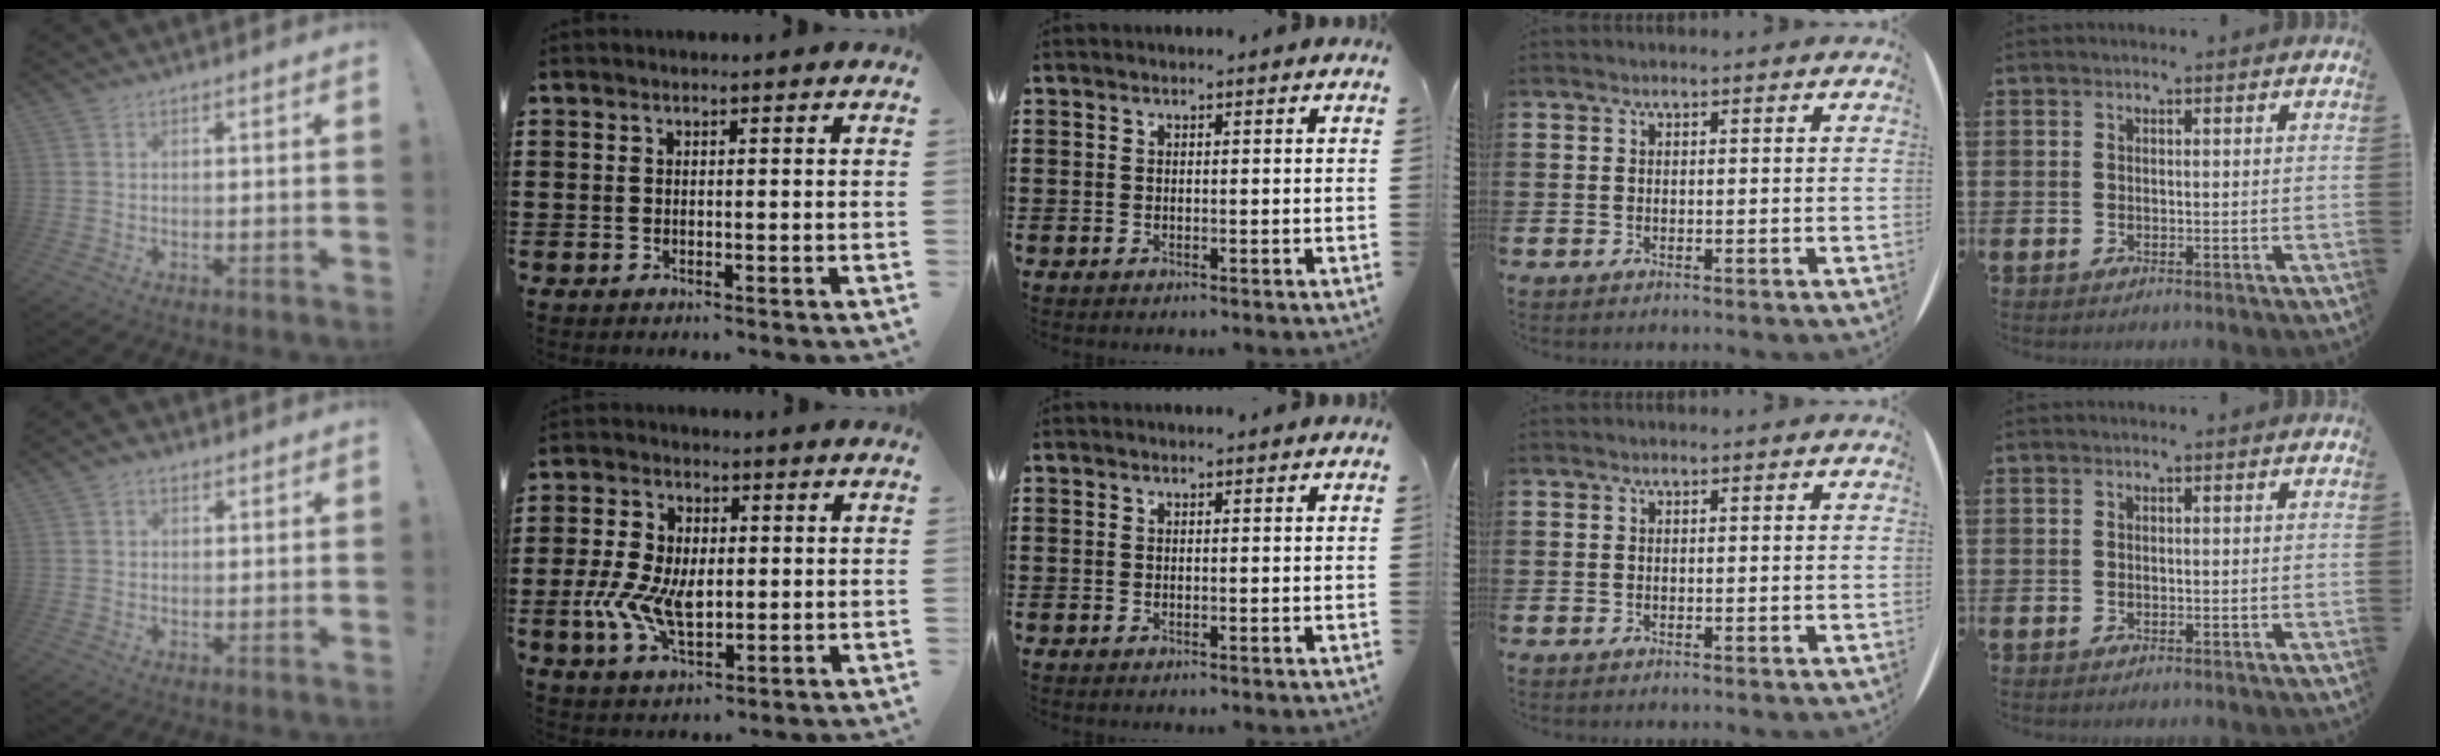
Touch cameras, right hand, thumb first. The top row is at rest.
{"thumb": {"total": 2.4, "force": [1.3, 1.7, 1.1], "torque": [-0.007, -0.008, 0.023]}, "index": {"total": 8.6, "force": [-1.1, 5.3, 6.6], "torque": [-0.146, 0.009, -0.020]}}